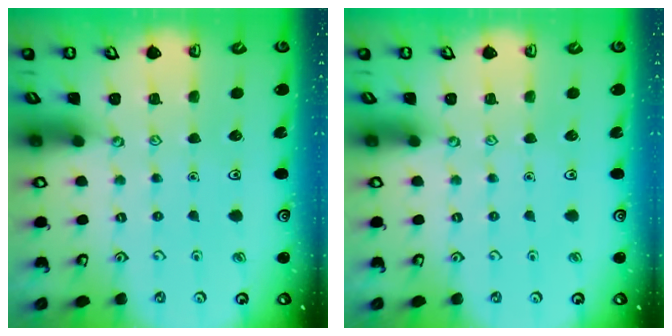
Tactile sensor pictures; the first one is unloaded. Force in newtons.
{"total": 0.0}